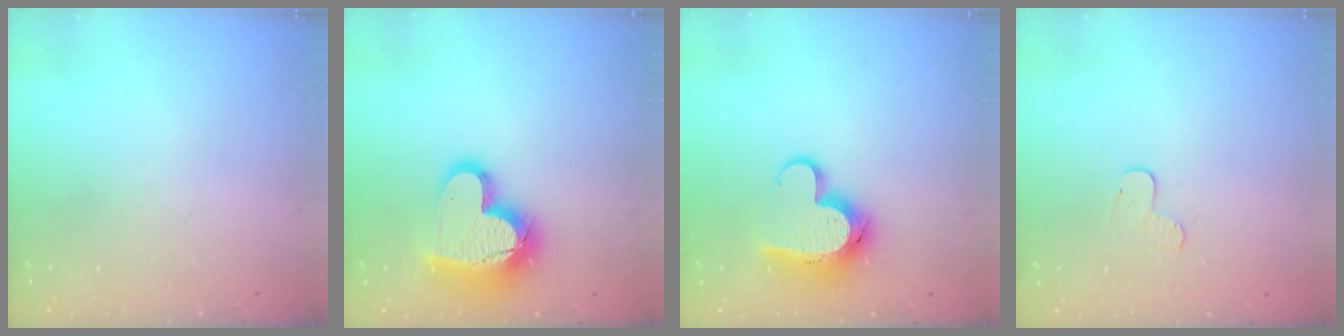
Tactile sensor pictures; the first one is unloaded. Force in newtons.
{"total": 17.9, "press": 17.8, "slide": 1.4}
{"total": 12.5, "press": 12.5, "slide": 1.0}
{"total": 5.3, "press": 5.3, "slide": 0.6}